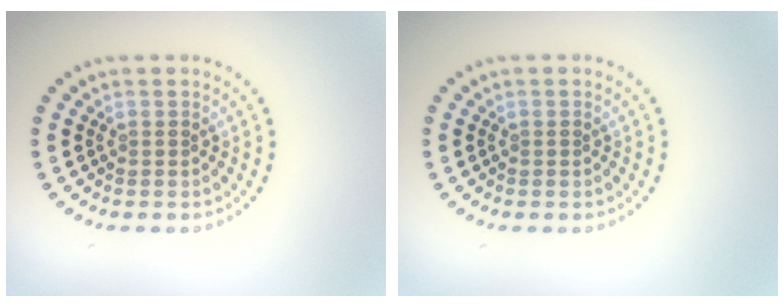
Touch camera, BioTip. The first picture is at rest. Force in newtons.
{"total": 0.0}